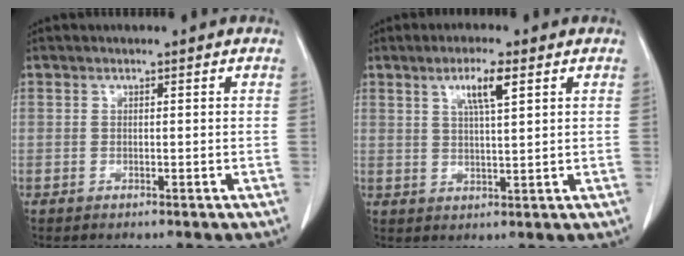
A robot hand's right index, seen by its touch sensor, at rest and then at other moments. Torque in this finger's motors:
{"motor_torque": [0.27, 0.14, 0.11, 0.08]}